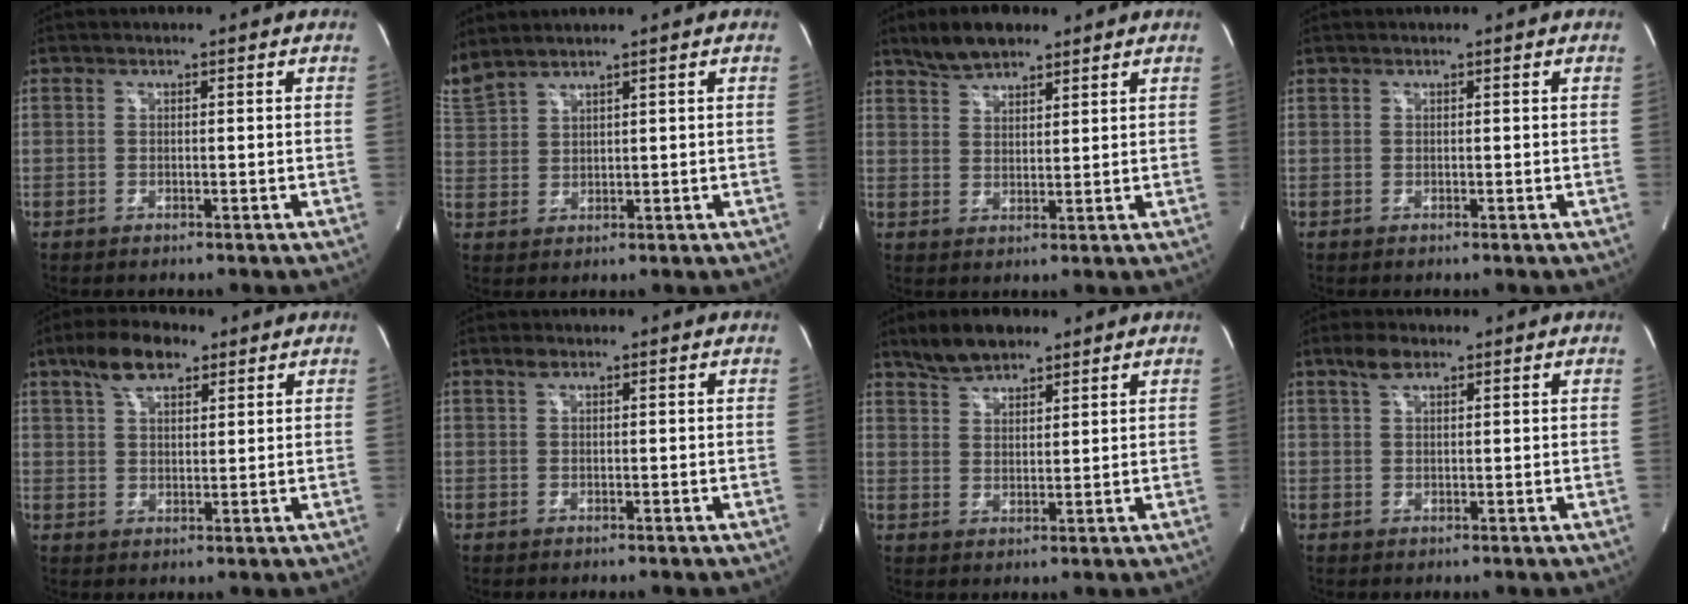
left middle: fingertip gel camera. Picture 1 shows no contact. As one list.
[{"total": 5.9, "force": [5.5, 0.3, 2.3], "torque": [-0.078, 0.014, 0.127]}, {"total": 6.0, "force": [4.9, 2.2, 2.8], "torque": [-0.058, 0.009, 0.093]}, {"total": 0.0}, {"total": 7.5, "force": [4.8, 3.1, 4.9], "torque": [-0.096, 0.020, 0.086]}, {"total": 1.0, "force": [0.6, 0.3, 0.6], "torque": [-0.015, 0.009, 0.013]}, {"total": 6.1, "force": [5.0, 2.4, 2.7], "torque": [-0.057, 0.010, 0.095]}, {"total": 3.0, "force": [2.0, 1.1, 1.9], "torque": [-0.045, 0.011, 0.041]}]